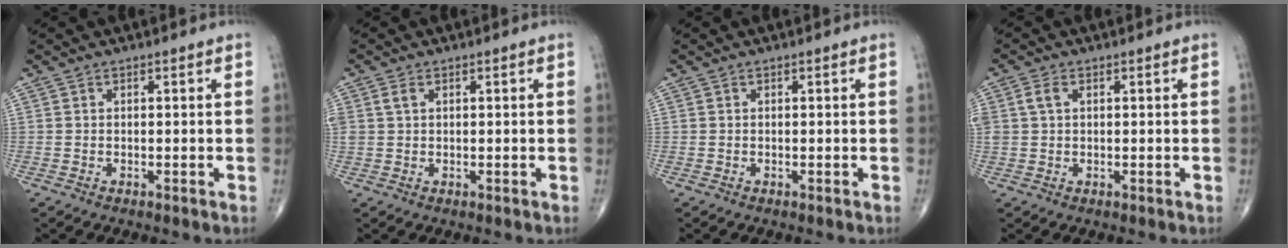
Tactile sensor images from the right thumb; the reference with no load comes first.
{"total": 2.0, "force": [0.8, 1.2, 1.3], "torque": [-0.035, 0.008, 0.021]}
{"total": 0.0}
{"total": 3.0, "force": [0.8, 1.9, 2.1], "torque": [-0.055, 0.011, 0.019]}